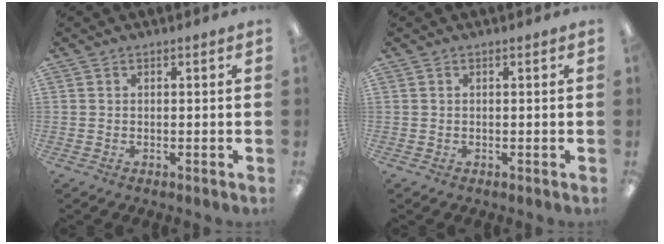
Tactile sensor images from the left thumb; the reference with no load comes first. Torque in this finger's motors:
{"motor_torque": [0.00, 0.02, 0.00, 0.05, 0.00]}